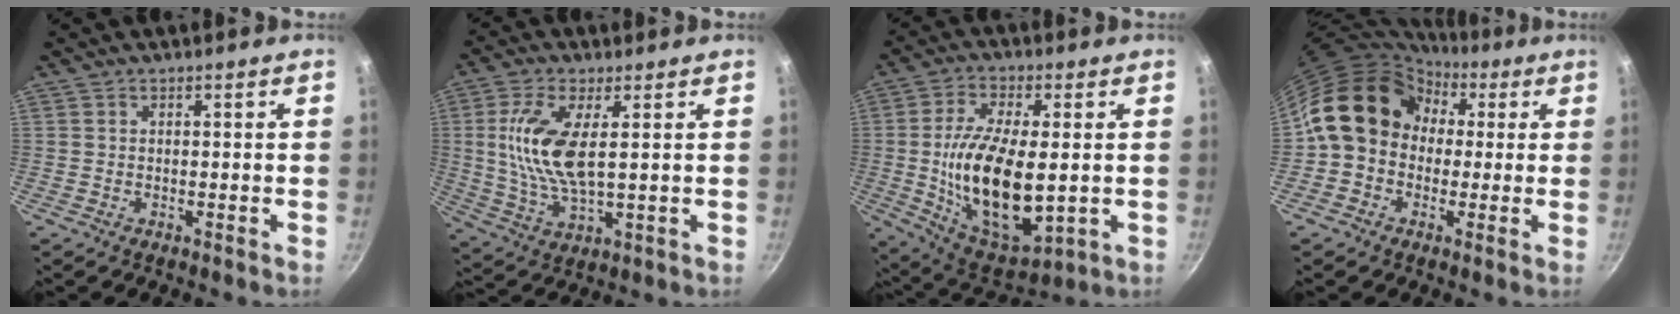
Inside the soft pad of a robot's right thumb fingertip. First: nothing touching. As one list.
[{"total": 12.3, "force": [2.3, 5.1, 11.0], "torque": [-0.229, -0.006, 0.048]}, {"total": 20.0, "force": [-0.7, 9.1, 17.7], "torque": [-0.316, -0.003, -0.001]}, {"total": 14.2, "force": [2.4, 12.0, 7.3], "torque": [-0.086, 0.034, 0.021]}]